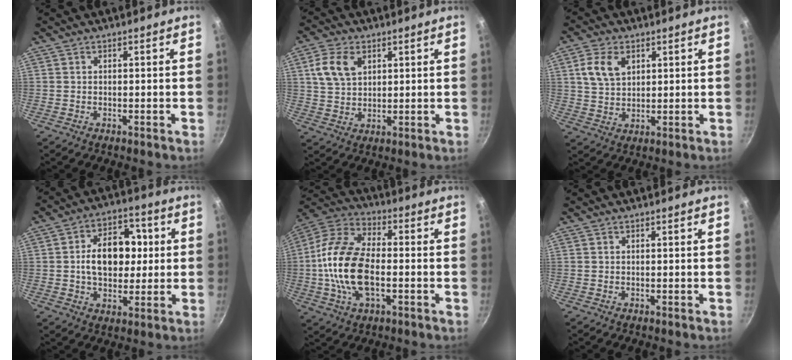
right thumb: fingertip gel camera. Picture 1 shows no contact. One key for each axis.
{"total": 8.0, "fx": 3.1, "fy": 5.3, "fz": 5.2, "tx": -0.094, "ty": -0.004, "tz": 0.061}
{"total": 7.4, "fx": 2.8, "fy": 4.9, "fz": 4.8, "tx": -0.082, "ty": -0.007, "tz": 0.057}
{"total": 13.5, "fx": 1.1, "fy": 9.1, "fz": 9.9, "tx": -0.120, "ty": 0.017, "tz": 0.016}
{"total": 18.3, "fx": -2.1, "fy": 9.7, "fz": 15.3, "tx": -0.310, "ty": 0.024, "tz": -0.043}
{"total": 0.0}